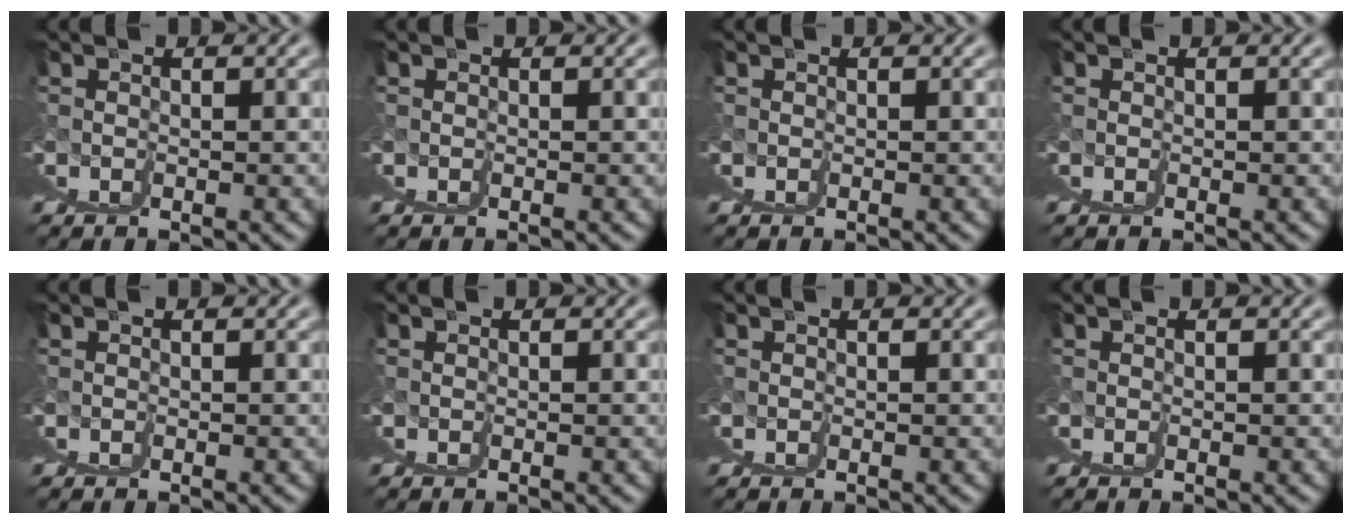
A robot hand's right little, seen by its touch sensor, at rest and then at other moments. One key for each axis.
{"total": 0.0}
{"total": 0.0}
{"total": 0.0}
{"total": 0.0}
{"total": 0.0}
{"total": 0.0}
{"total": 0.0}